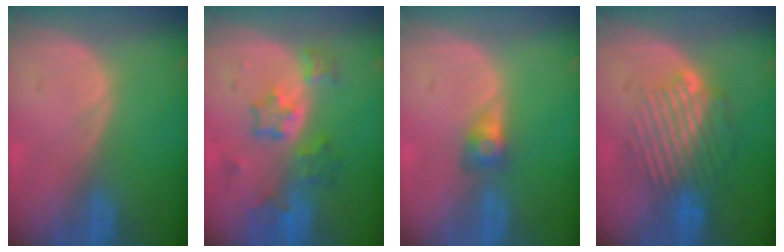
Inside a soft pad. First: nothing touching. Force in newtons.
{"total": 7.1, "press": 6.3, "slide": 3.3}
{"total": 2.8, "press": 2.4, "slide": 1.5}
{"total": 9.1, "press": 8.1, "slide": 4.3}